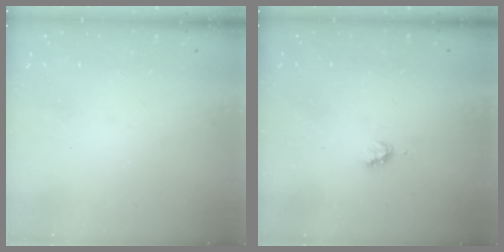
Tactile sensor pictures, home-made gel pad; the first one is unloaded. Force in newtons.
{"total": 2.8, "press": 2.8, "slide": 0.3}